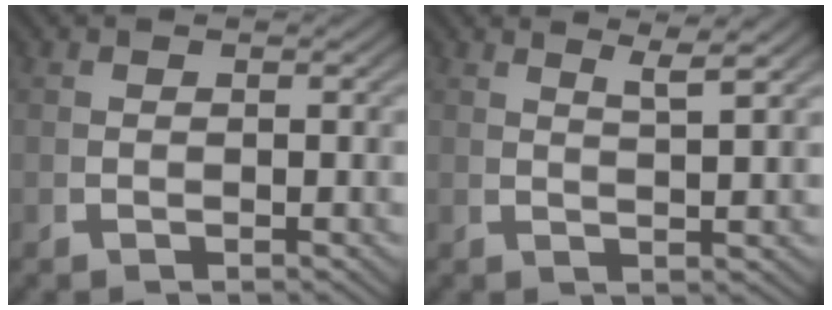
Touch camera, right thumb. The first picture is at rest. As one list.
[{"total": 3.0, "force": [2.4, -0.1, 1.8], "torque": [-0.026, 0.003, 0.044]}]